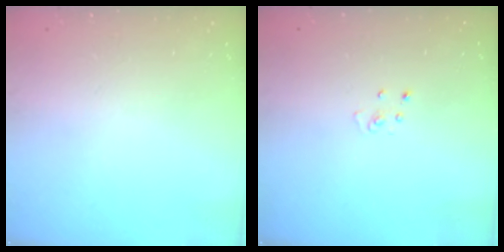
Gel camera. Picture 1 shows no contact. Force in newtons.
{"total": 2.5, "press": 2.5, "slide": 0.3}